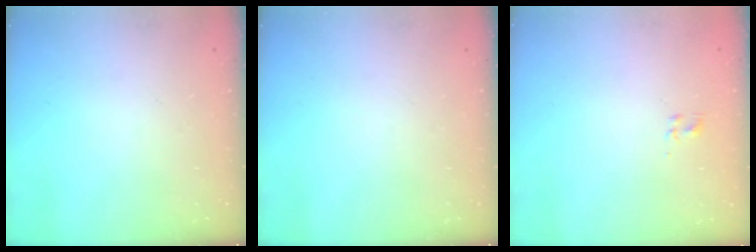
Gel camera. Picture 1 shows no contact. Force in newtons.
{"total": 0.0}
{"total": 1.9, "press": 1.5, "slide": 1.1}